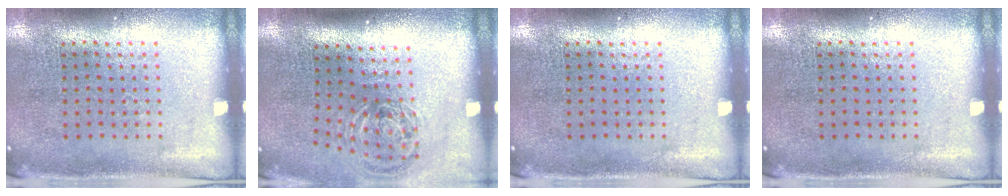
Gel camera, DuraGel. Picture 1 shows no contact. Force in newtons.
{"total": 1.2, "press": 1.0, "slide": 0.6}
{"total": 0.0}
{"total": 0.0}